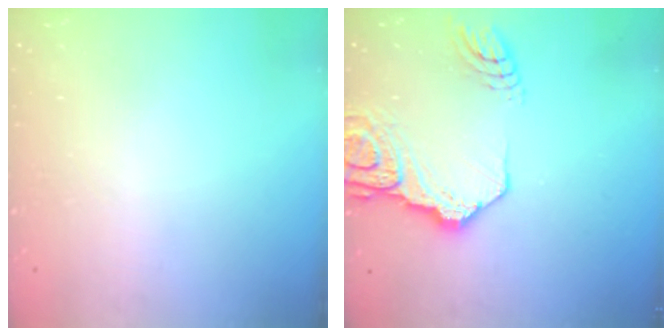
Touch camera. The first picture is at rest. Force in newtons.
{"total": 16.7, "press": 16.6, "slide": 2.0}